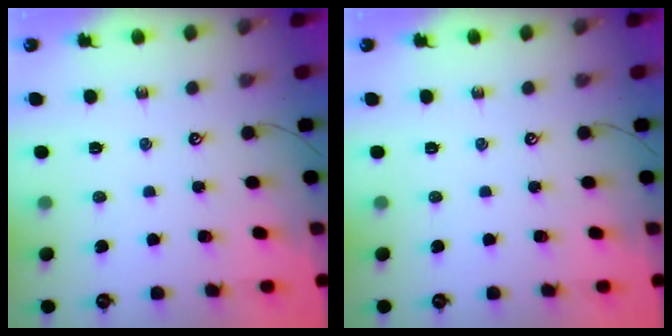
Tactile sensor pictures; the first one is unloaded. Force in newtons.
{"total": 0.0}